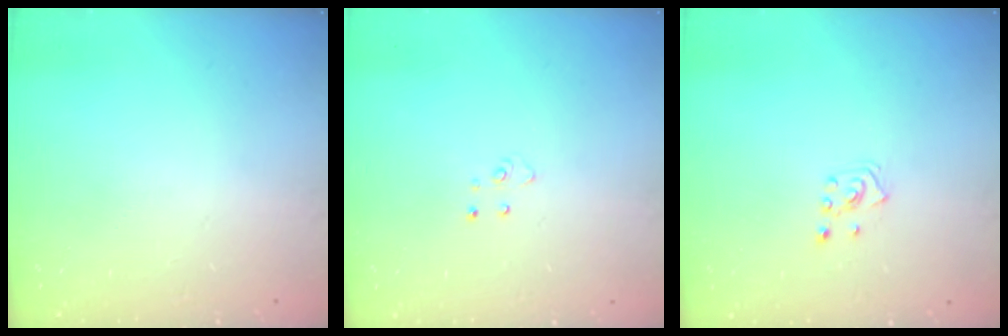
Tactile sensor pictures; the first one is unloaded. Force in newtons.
{"total": 3.8, "press": 3.8, "slide": 0.4}
{"total": 2.8, "press": 2.7, "slide": 0.7}